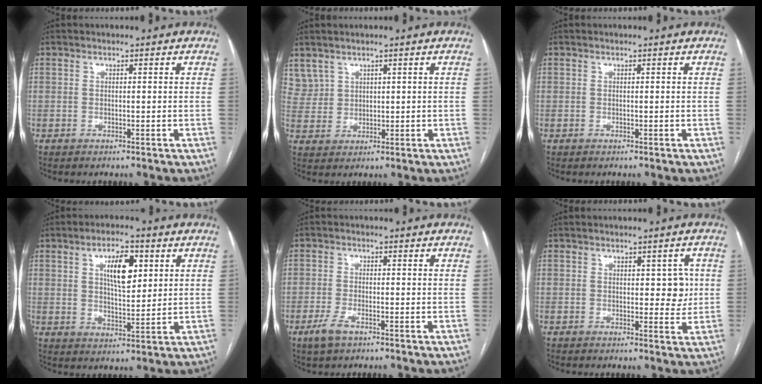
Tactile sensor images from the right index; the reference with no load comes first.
{"total": 4.4, "force": [3.2, 3.0, 0.2], "torque": [-0.003, 0.008, 0.075]}
{"total": 0.0}
{"total": 7.8, "force": [2.8, 2.8, 6.7], "torque": [-0.112, 0.005, 0.050]}
{"total": 3.4, "force": [-2.0, 1.5, 2.3], "torque": [-0.052, -0.002, -0.036]}
{"total": 3.7, "force": [0.6, 2.0, 3.0], "torque": [-0.027, 0.004, 0.010]}